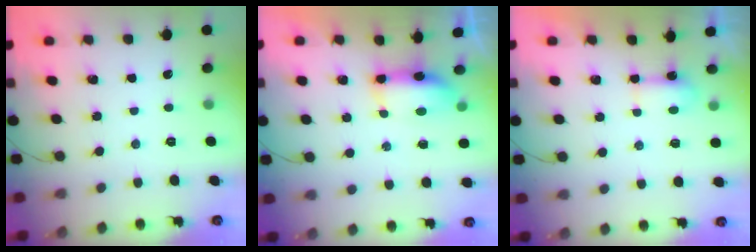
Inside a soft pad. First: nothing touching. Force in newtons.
{"total": 7.1, "press": 7.0, "slide": 1.2}
{"total": 3.8, "press": 3.7, "slide": 1.0}